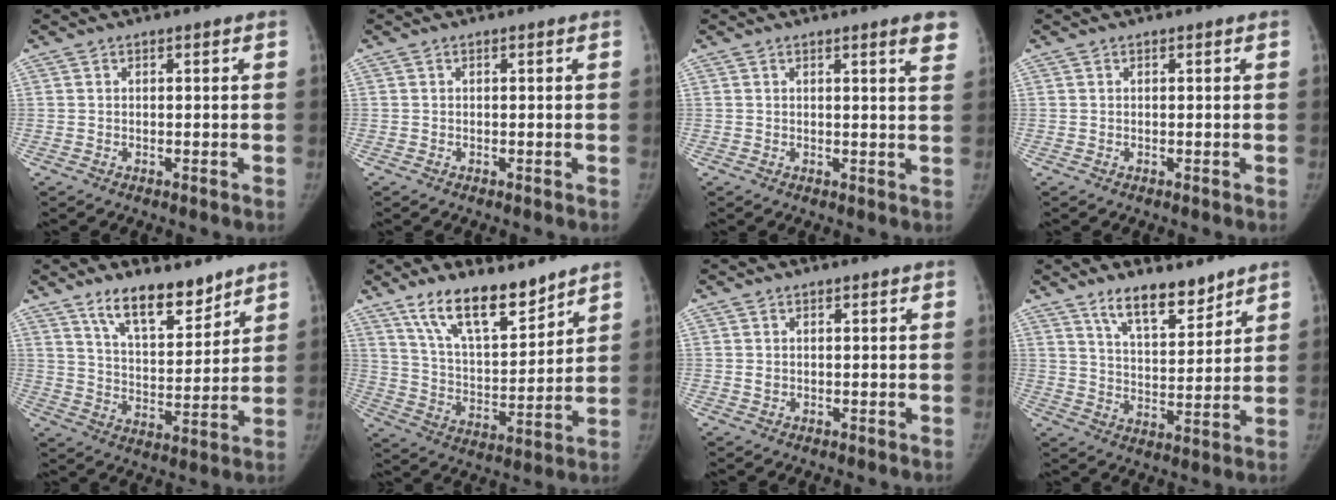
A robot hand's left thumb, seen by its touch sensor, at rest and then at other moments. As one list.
[{"total": 0.0}, {"total": 4.4, "force": [3.0, 0.4, 3.1], "torque": [-0.027, -0.013, 0.030]}, {"total": 0.0}, {"total": 11.9, "force": [8.9, 4.5, 6.5], "torque": [-0.079, -0.068, 0.159]}, {"total": 14.5, "force": [10.8, 5.1, 8.2], "torque": [-0.111, -0.073, 0.201]}, {"total": 0.9, "force": [0.4, 0.7, 0.4], "torque": [-0.001, -0.002, 0.007]}, {"total": 10.1, "force": [7.6, 3.7, 5.4], "torque": [-0.065, -0.062, 0.137]}]